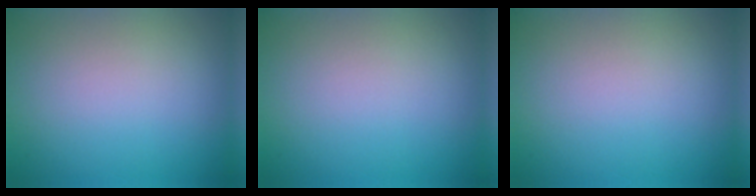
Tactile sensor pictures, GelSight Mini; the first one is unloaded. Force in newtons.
{"total": 0.0}
{"total": 0.0}